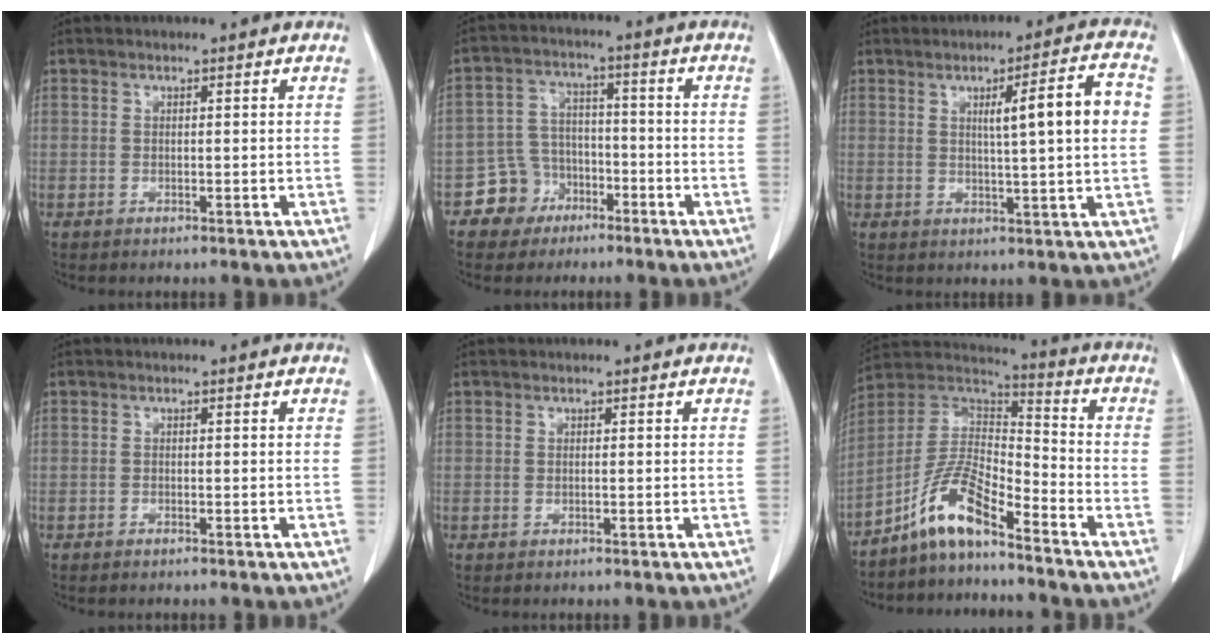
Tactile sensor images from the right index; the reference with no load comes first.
{"total": 6.6, "force": [-3.6, 5.5, 0.3], "torque": [0.006, 0.017, -0.058]}
{"total": 9.2, "force": [1.6, -0.3, 9.0], "torque": [-0.135, 0.007, 0.024]}
{"total": 0.0}
{"total": 0.0}
{"total": 10.1, "force": [-7.2, 2.0, 6.8], "torque": [-0.146, 0.021, -0.136]}